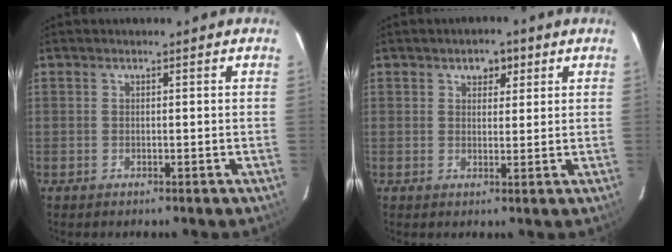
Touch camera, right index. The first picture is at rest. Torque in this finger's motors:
{"motor_torque": [0.02, -0.01, 0.03, 0.03]}